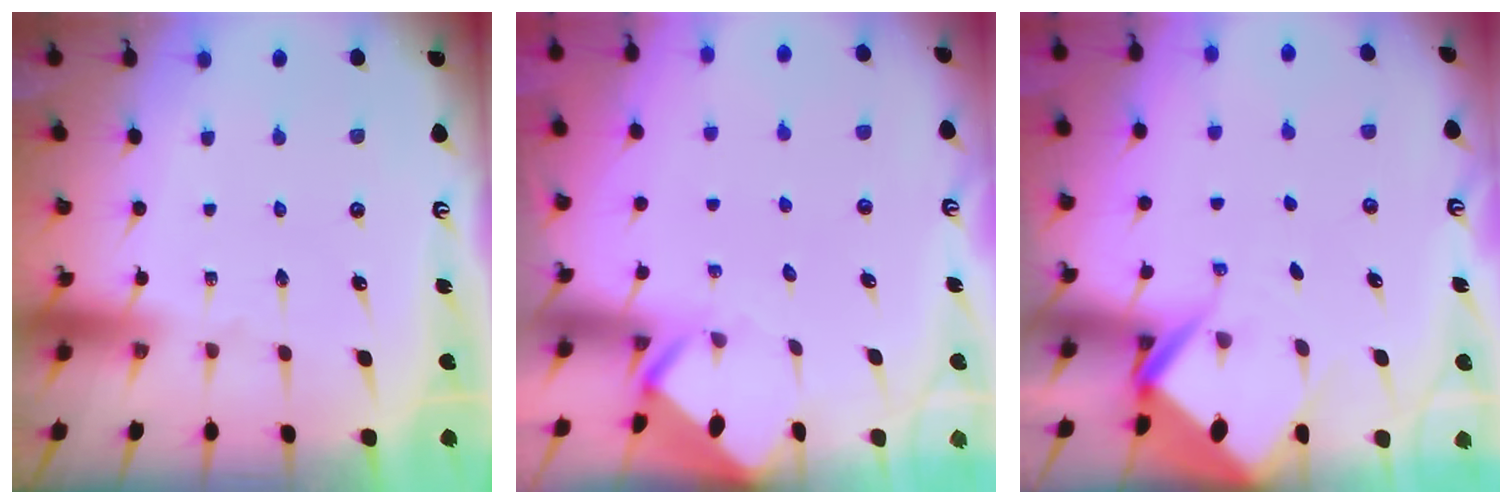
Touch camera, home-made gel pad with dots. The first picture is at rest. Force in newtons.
{"total": 3.6, "press": 3.6, "slide": 0.3}
{"total": 6.0, "press": 6.0, "slide": 0.7}